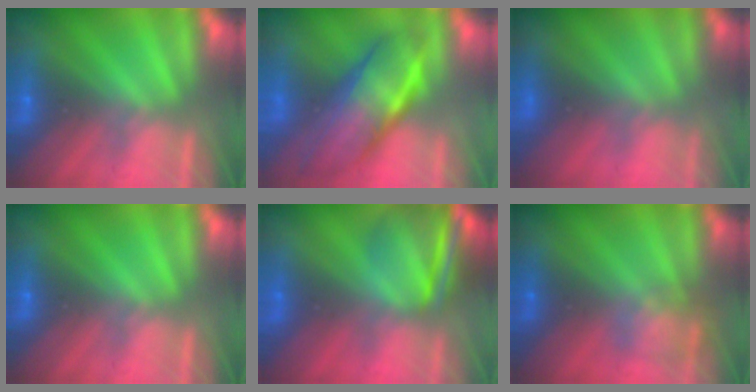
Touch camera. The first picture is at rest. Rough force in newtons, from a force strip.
{"total": 7.0}
{"total": 6.0}
{"total": 0.0}
{"total": 7.1}
{"total": 2.2}